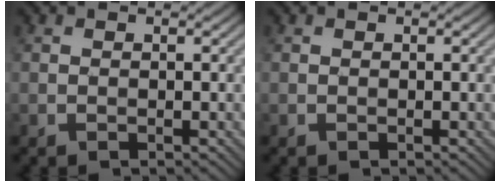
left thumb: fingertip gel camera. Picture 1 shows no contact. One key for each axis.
{"total": 0.0}